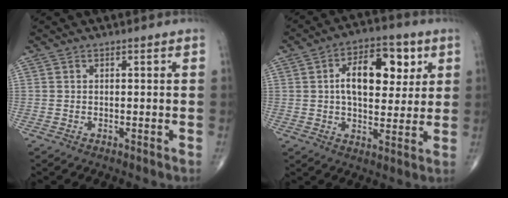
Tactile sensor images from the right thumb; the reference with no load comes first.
{"total": 13.7, "force": [3.6, 7.6, 10.8], "torque": [-0.133, 0.000, 0.052]}